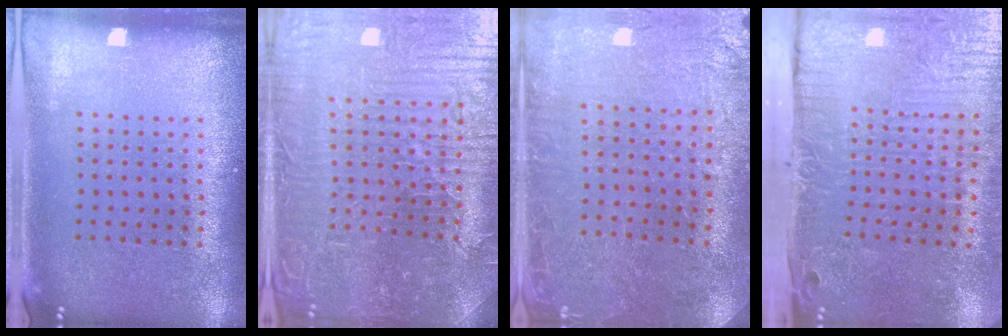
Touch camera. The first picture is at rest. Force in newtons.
{"total": 4.9, "press": 4.8, "slide": 1.0}
{"total": 1.1, "press": 1.1, "slide": 0.1}
{"total": 5.2, "press": 4.3, "slide": 3.0}